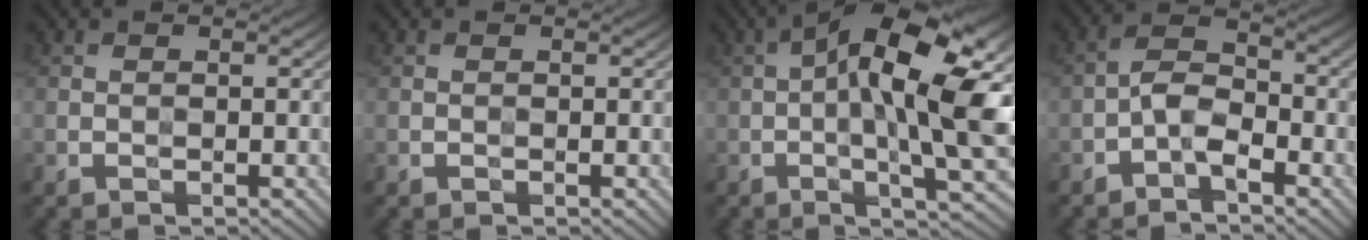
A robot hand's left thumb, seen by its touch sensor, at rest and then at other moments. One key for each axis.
{"total": 0.0}
{"total": 15.9, "fx": 0.6, "fy": 5.1, "fz": 15.0, "tx": -0.245, "ty": 0.029, "tz": 0.002}
{"total": 4.4, "fx": -2.4, "fy": 1.8, "fz": 3.2, "tx": -0.058, "ty": 0.014, "tz": -0.056}